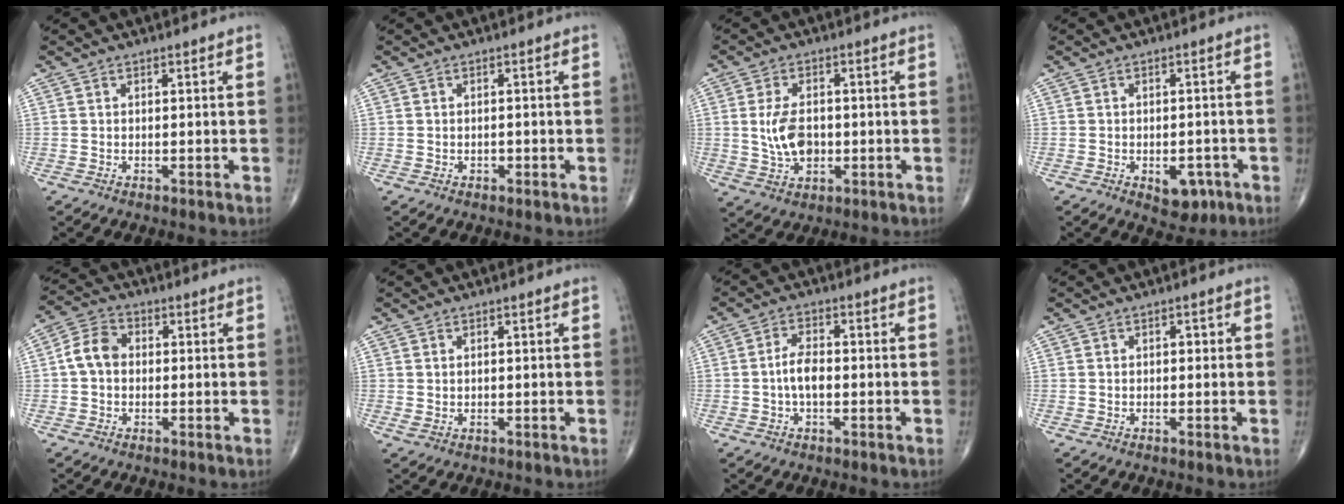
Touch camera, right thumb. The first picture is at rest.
{"total": 1.0, "force": [-0.3, 0.7, 0.7], "torque": [-0.009, 0.002, -0.004]}
{"total": 7.7, "force": [-0.1, 4.8, 6.1], "torque": [-0.108, -0.001, 0.004]}
{"total": 5.4, "force": [-2.2, 3.3, 3.7], "torque": [-0.029, 0.011, -0.021]}
{"total": 6.1, "force": [0.0, 4.7, 3.9], "torque": [-0.066, 0.020, -0.011]}
{"total": 1.5, "force": [0.2, 1.0, 1.2], "torque": [-0.025, 0.004, 0.010]}
{"total": 4.7, "force": [-0.6, 2.5, 4.0], "torque": [-0.074, 0.014, -0.017]}
{"total": 1.1, "force": [0.2, 0.7, 0.8], "torque": [-0.007, 0.004, 0.000]}